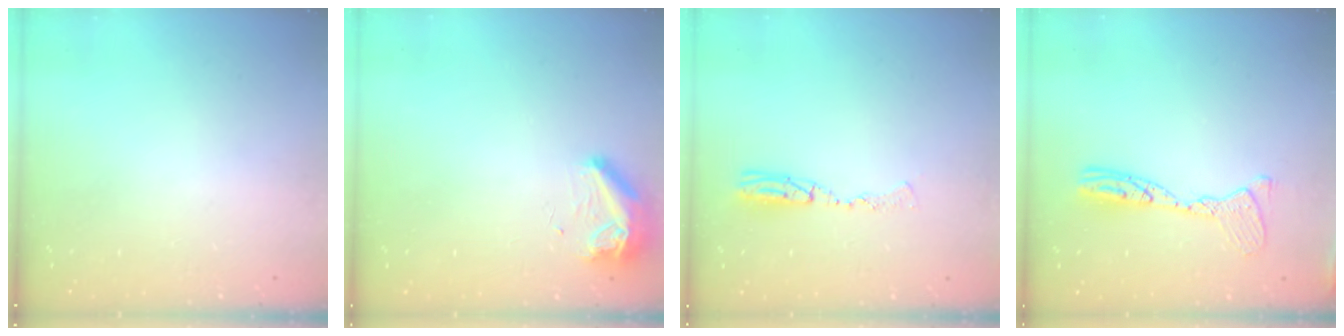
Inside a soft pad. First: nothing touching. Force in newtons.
{"total": 8.3, "press": 8.3, "slide": 0.9}
{"total": 6.9, "press": 6.7, "slide": 1.8}
{"total": 12.0, "press": 11.9, "slide": 1.1}